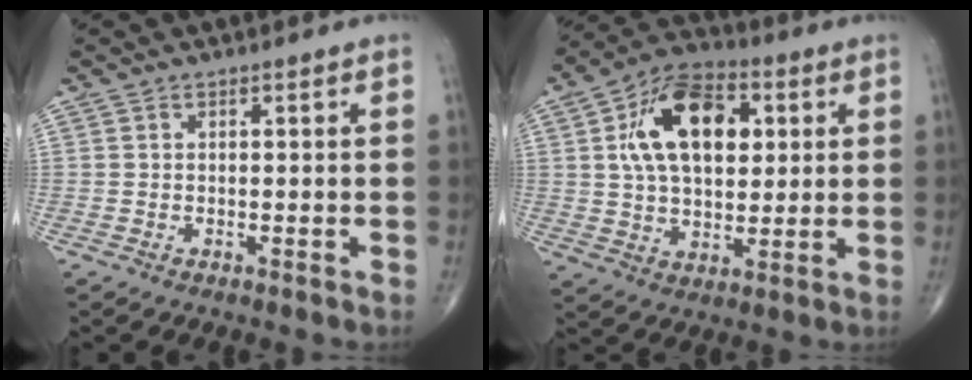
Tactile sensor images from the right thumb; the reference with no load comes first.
{"total": 17.6, "force": [4.5, 10.6, 13.3], "torque": [-0.203, 0.007, 0.074]}